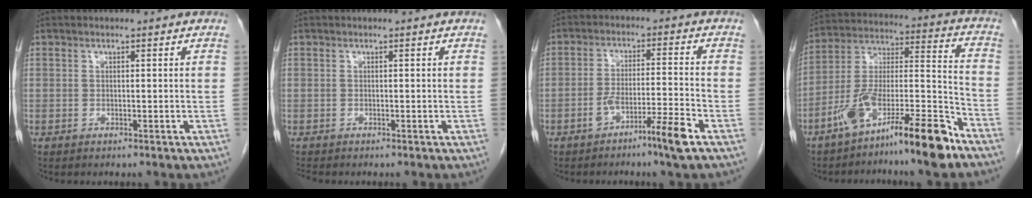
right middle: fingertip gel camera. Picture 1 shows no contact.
{"total": 0.6, "force": [-0.6, -0.1, 0.0], "torque": [-0.009, -0.006, -0.013]}
{"total": 6.3, "force": [-4.1, -0.7, 4.8], "torque": [-0.085, 0.005, -0.073]}
{"total": 15.9, "force": [-11.0, 1.2, 11.5], "torque": [-0.214, 0.008, -0.193]}